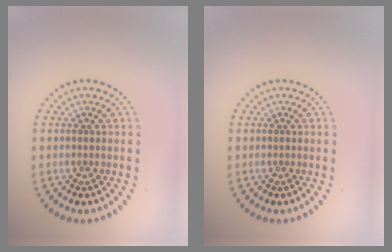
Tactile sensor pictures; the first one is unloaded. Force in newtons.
{"total": 0.0}